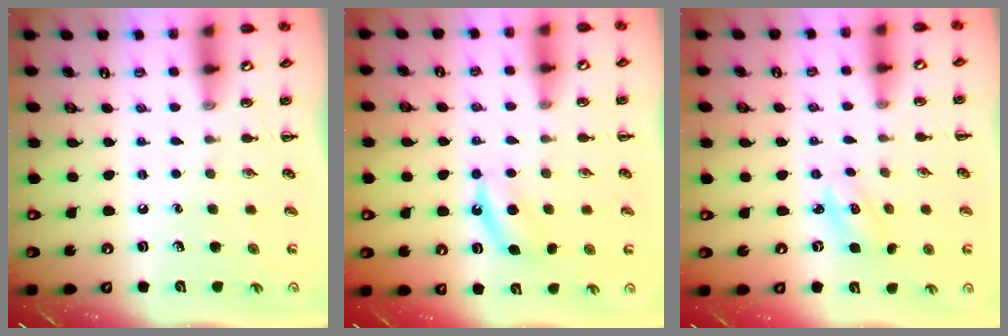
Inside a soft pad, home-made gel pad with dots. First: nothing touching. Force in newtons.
{"total": 5.9, "press": 5.7, "slide": 1.6}
{"total": 2.8, "press": 2.8, "slide": 0.7}